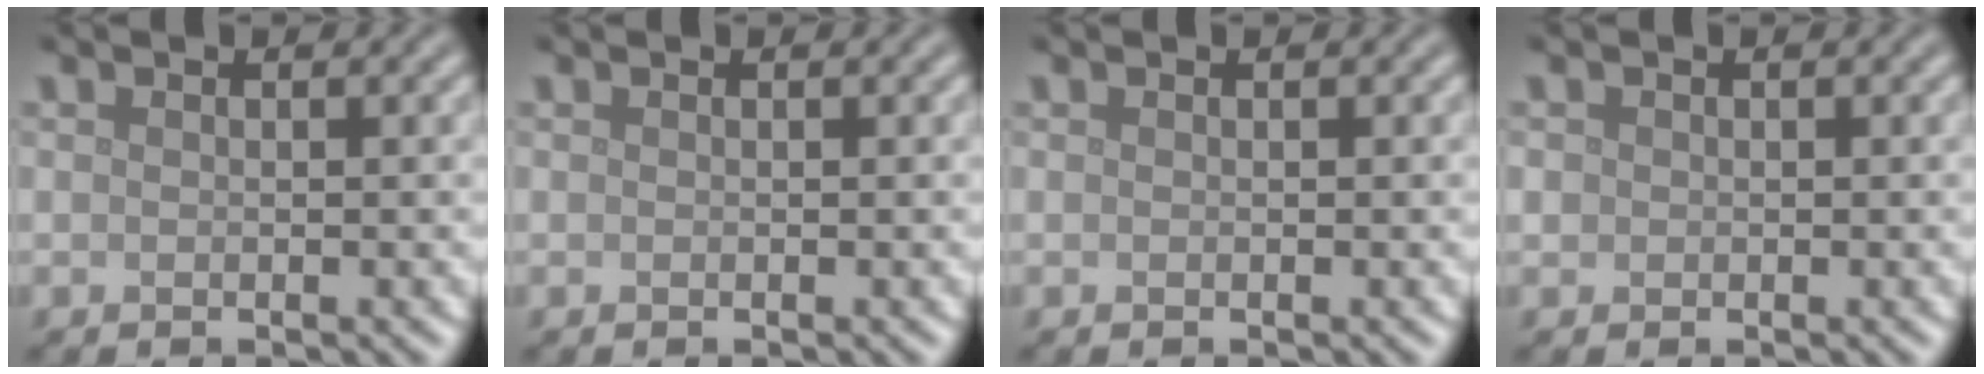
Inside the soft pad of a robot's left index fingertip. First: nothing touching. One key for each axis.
{"total": 0.0}
{"total": 0.0}
{"total": 0.7, "fx": 0.1, "fy": 0.7, "fz": 0.1, "tx": 0.004, "ty": 0.000, "tz": -0.001}